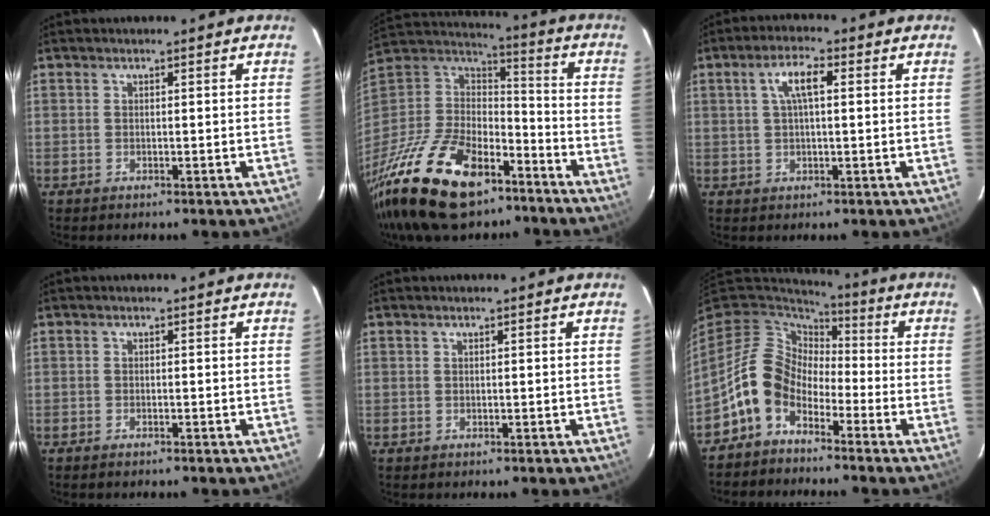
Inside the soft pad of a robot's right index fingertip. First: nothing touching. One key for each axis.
{"total": 28.7, "fx": -19.0, "fy": 14.1, "fz": 16.2, "tx": -0.347, "ty": -0.011, "tz": -0.309}
{"total": 5.2, "fx": 1.4, "fy": 1.6, "fz": 4.8, "tx": -0.093, "ty": 0.013, "tz": 0.027}
{"total": 0.9, "fx": -0.8, "fy": 0.2, "fz": 0.3, "tx": -0.010, "ty": -0.002, "tz": -0.017}
{"total": 0.0}
{"total": 10.9, "fx": -6.0, "fy": 7.5, "fz": 5.2, "tx": -0.109, "ty": 0.024, "tz": -0.125}